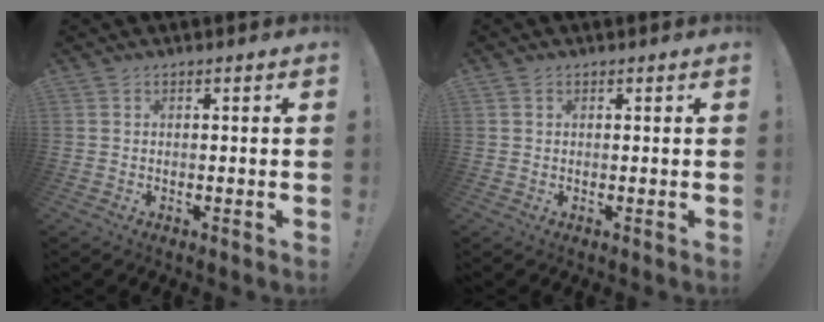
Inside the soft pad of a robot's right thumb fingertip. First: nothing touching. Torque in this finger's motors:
{"motor_torque": [-0.20, 0.13, 0.04, -0.12, 0.08]}